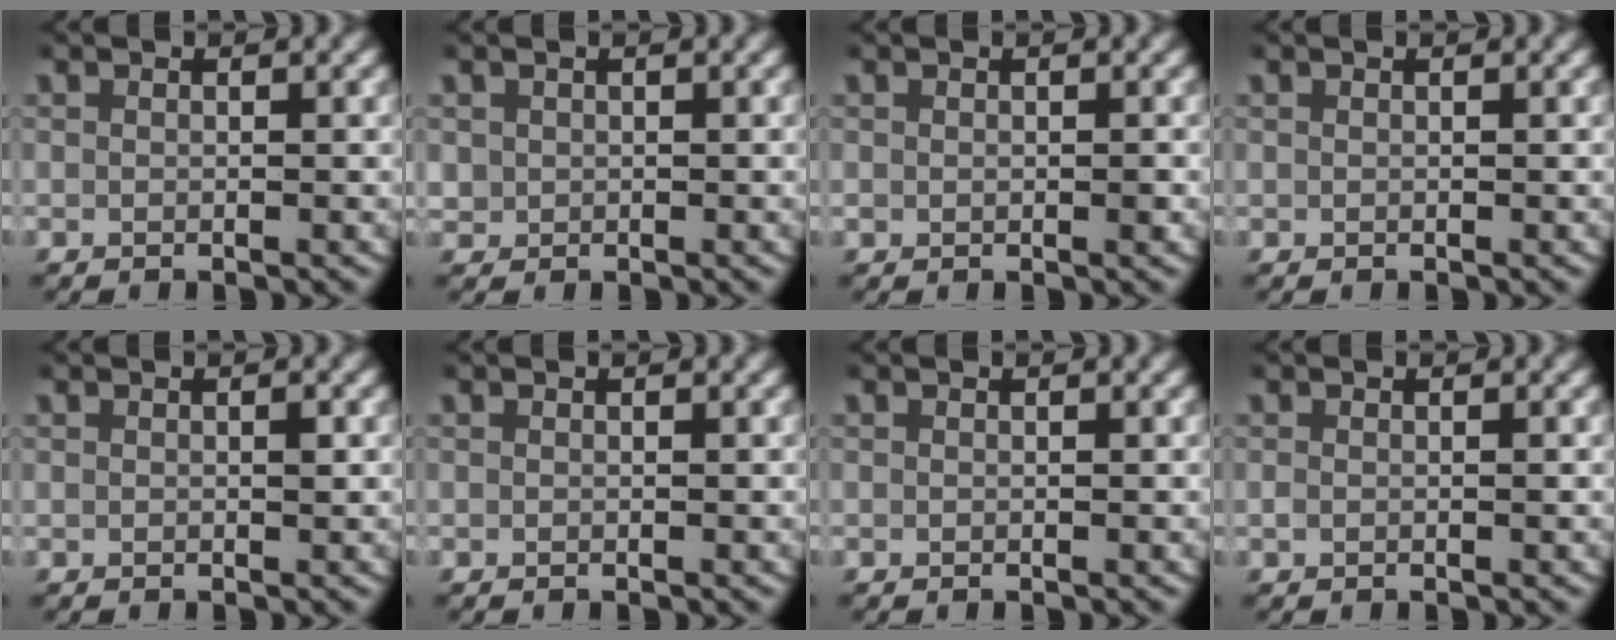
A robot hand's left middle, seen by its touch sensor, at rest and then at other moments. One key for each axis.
{"total": 1.9, "fx": 0.2, "fy": 1.8, "fz": 0.5, "tx": -0.023, "ty": -0.008, "tz": 0.007}
{"total": 0.8, "fx": 0.0, "fy": 0.7, "fz": 0.4, "tx": -0.010, "ty": 0.000, "tz": 0.001}
{"total": 0.0}
{"total": 0.5, "fx": 0.1, "fy": 0.3, "fz": 0.5, "tx": -0.005, "ty": 0.002, "tz": 0.002}
{"total": 0.0}
{"total": 0.0}
{"total": 0.5, "fx": -0.2, "fy": 0.3, "fz": 0.4, "tx": -0.008, "ty": 0.001, "tz": -0.002}